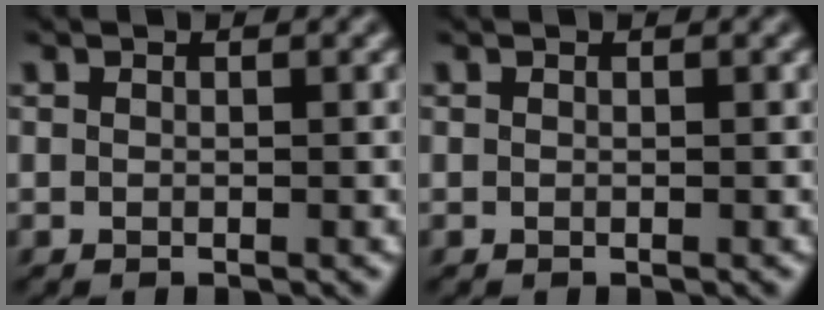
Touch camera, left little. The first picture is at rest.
{"total": 0.0}